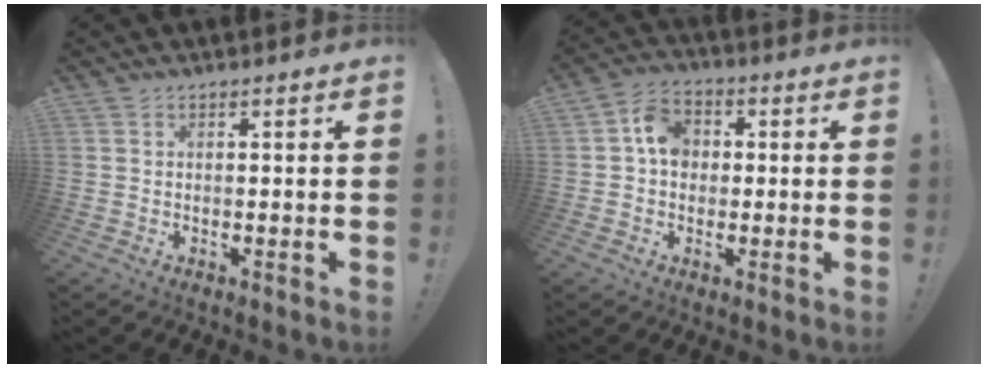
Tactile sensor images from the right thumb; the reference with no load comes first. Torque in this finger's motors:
{"motor_torque": [0.06, -0.19, 0.30, -0.29, 0.00]}